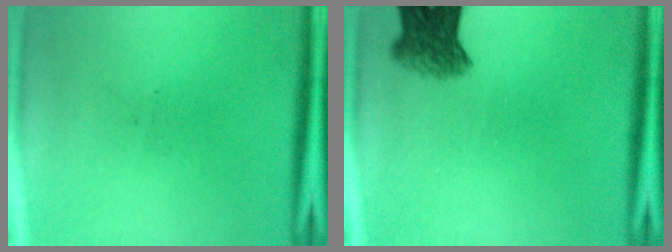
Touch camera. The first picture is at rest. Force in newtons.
{"total": 5.5}